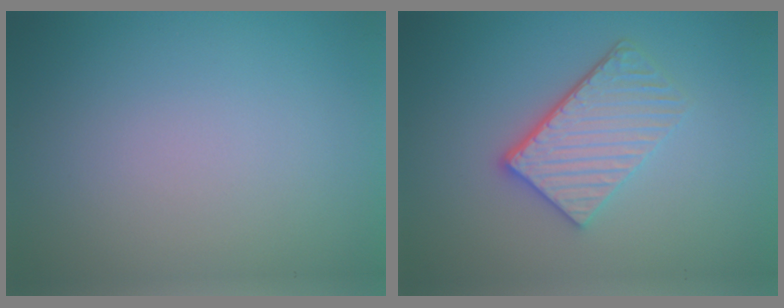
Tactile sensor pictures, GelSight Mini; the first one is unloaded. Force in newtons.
{"total": 4.4, "press": 3.5, "slide": 2.7}